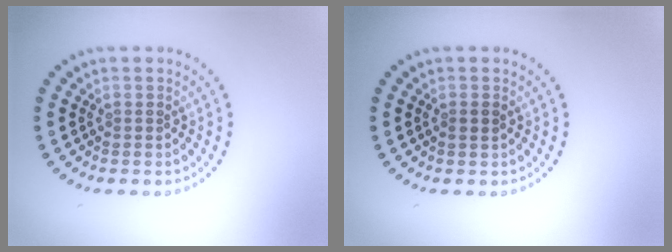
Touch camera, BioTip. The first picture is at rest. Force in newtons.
{"total": 0.8, "press": 0.7, "slide": 0.4}